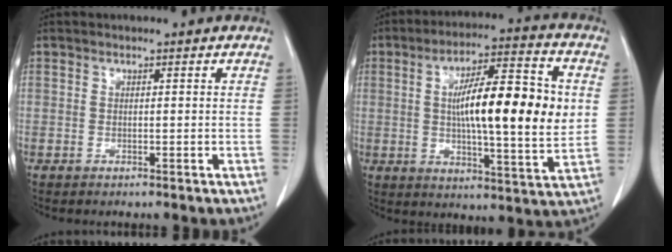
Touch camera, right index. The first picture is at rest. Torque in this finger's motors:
{"motor_torque": [1.54, -0.59, 1.05, 0.21]}